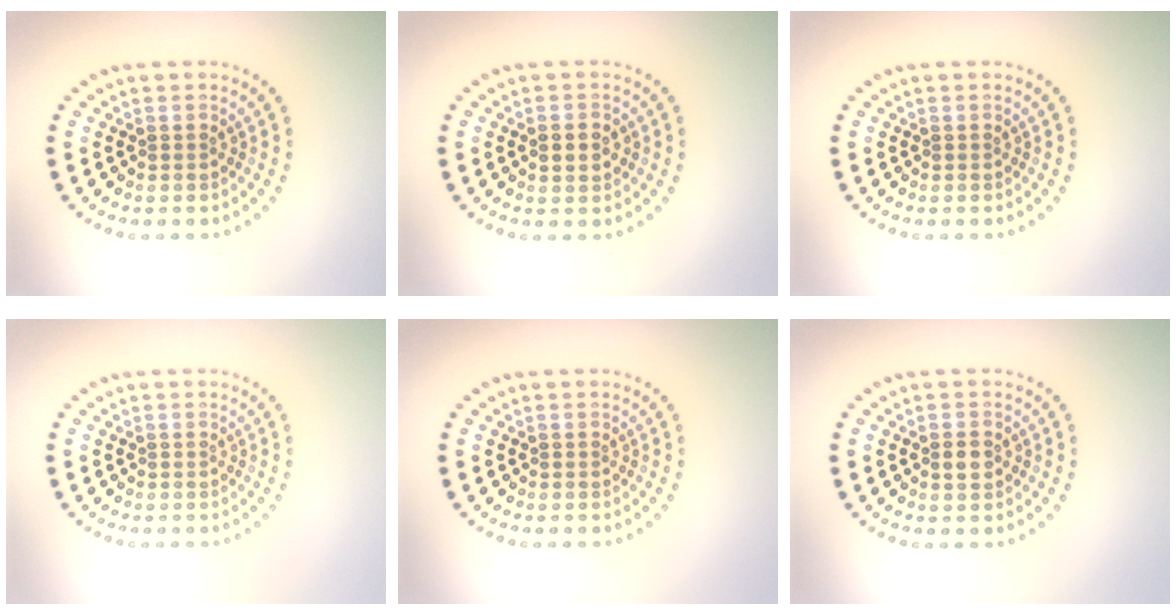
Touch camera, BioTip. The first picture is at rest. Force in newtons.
{"total": 2.4, "press": 2.4, "slide": 0.1}
{"total": 0.0}
{"total": 0.0}
{"total": 0.0}
{"total": 1.5, "press": 1.5, "slide": 0.2}